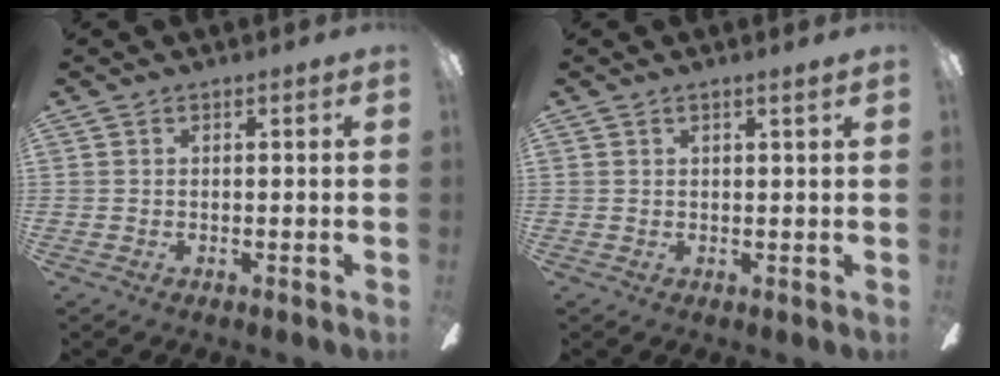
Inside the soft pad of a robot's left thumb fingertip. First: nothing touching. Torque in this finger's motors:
{"motor_torque": [-0.26, -0.10, 0.20, 0.18, 0.02]}